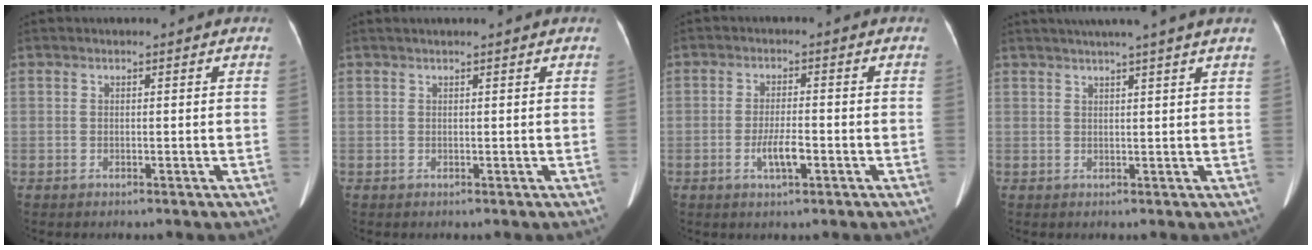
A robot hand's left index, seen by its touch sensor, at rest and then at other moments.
{"total": 2.3, "force": [1.9, -0.2, 1.2], "torque": [-0.014, 0.028, 0.031]}
{"total": 4.0, "force": [-1.6, 0.8, 3.6], "torque": [-0.071, -0.003, -0.027]}
{"total": 7.5, "force": [6.0, -1.5, 4.2], "torque": [-0.056, 0.019, 0.070]}